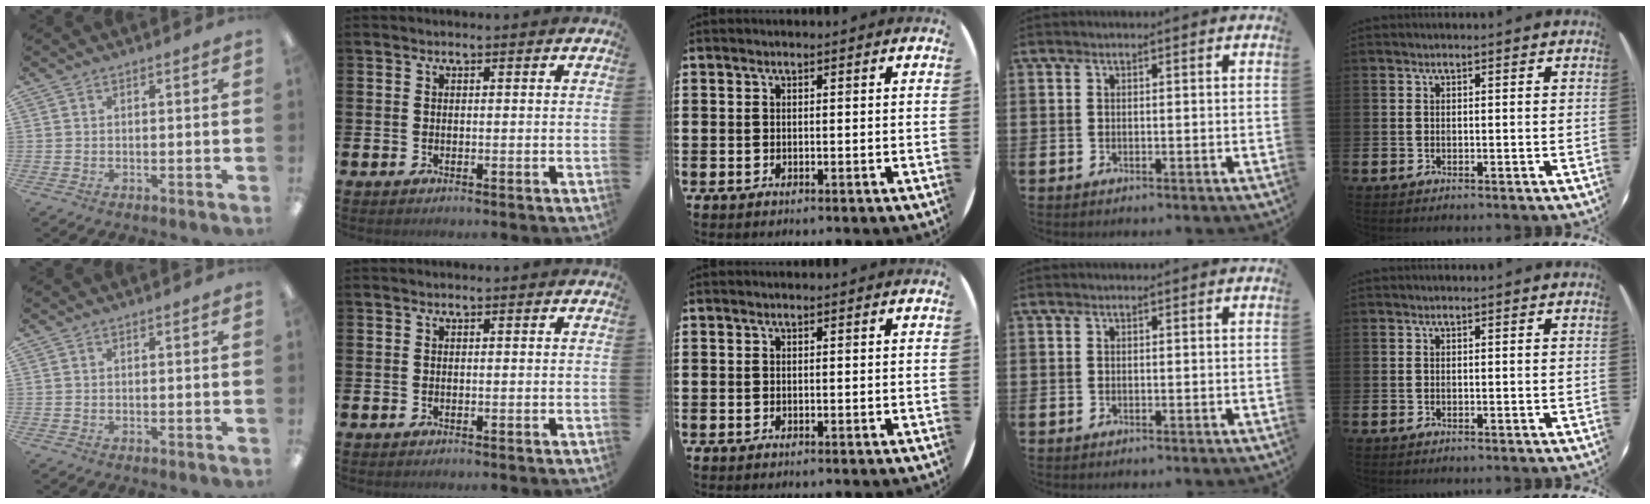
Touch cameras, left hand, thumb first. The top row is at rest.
{}